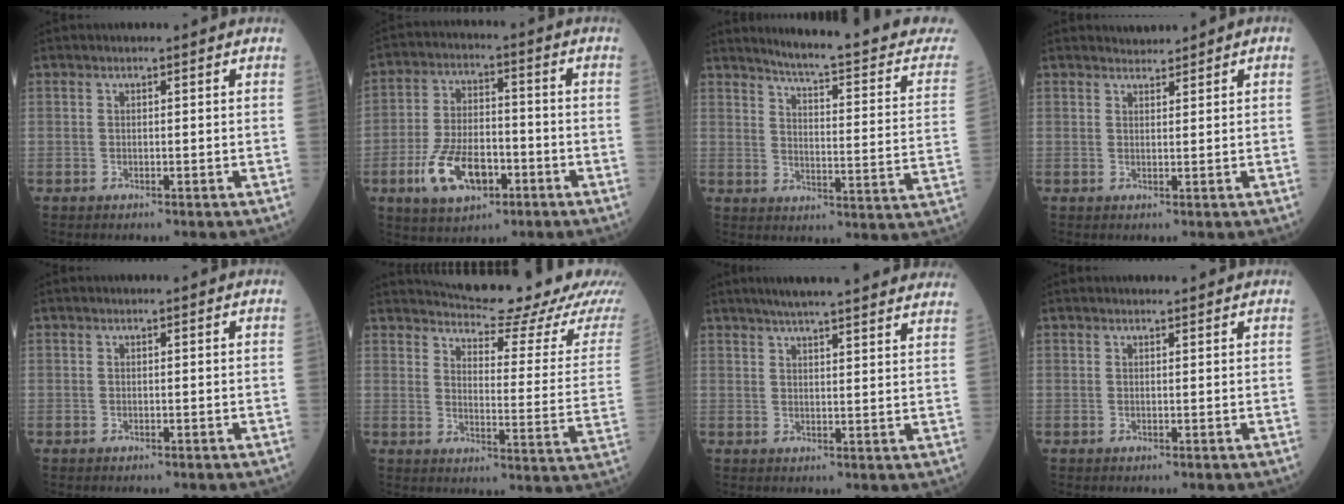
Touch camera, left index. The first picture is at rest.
{"total": 10.7, "force": [-4.7, 5.4, 7.9], "torque": [-0.165, 0.002, -0.080]}
{"total": 18.9, "force": [17.2, 1.0, 7.7], "torque": [-0.101, -0.076, 0.200]}
{"total": 1.4, "force": [1.4, 0.2, -0.1], "torque": [-0.001, 0.006, 0.024]}
{"total": 0.0}
{"total": 18.5, "force": [17.3, 2.1, 6.2], "torque": [-0.070, -0.065, 0.198]}
{"total": 19.9, "force": [17.8, 1.5, 8.9], "torque": [-0.123, 0.018, 0.217]}
{"total": 2.2, "force": [2.1, 0.3, 0.6], "torque": [-0.008, 0.013, 0.026]}